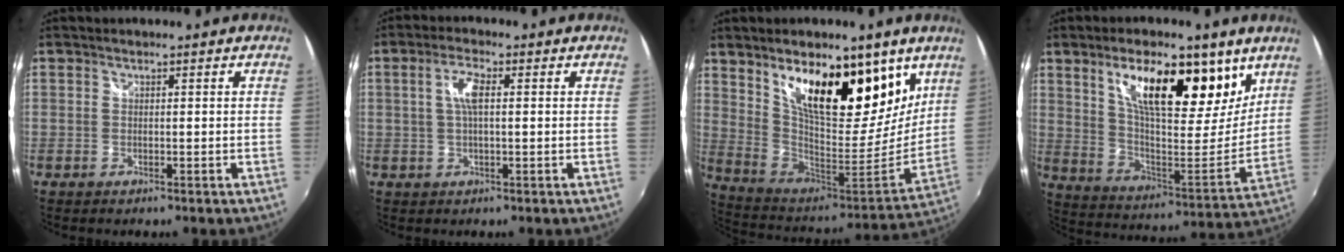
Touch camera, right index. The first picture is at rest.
{"total": 4.3, "force": [0.7, 1.2, 4.0], "torque": [-0.079, 0.006, 0.013]}
{"total": 24.6, "force": [13.3, 10.6, 17.9], "torque": [-0.295, 0.003, 0.237]}
{"total": 21.7, "force": [12.1, 8.4, 15.9], "torque": [-0.248, 0.005, 0.209]}